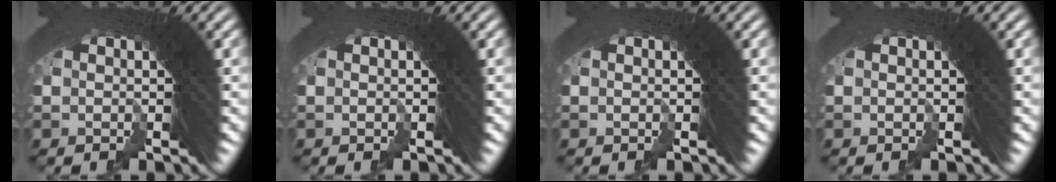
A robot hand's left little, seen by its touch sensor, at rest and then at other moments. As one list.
[{"total": 0.0}, {"total": 0.0}, {"total": 0.0}]